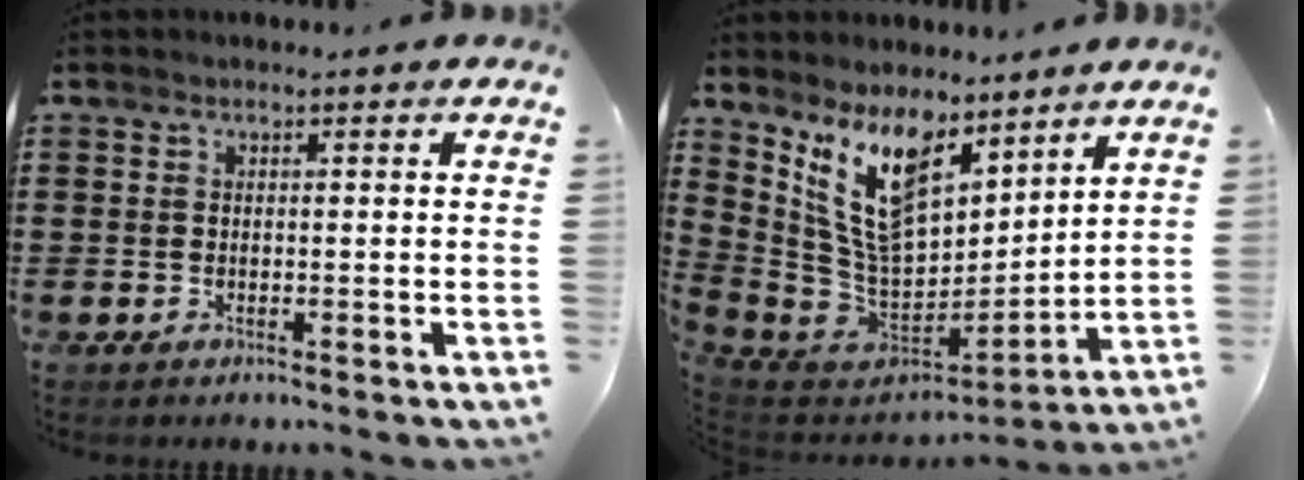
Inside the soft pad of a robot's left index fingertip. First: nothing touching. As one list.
[{"total": 12.9, "force": [7.4, 6.6, 8.2], "torque": [-0.211, -0.036, 0.141]}]